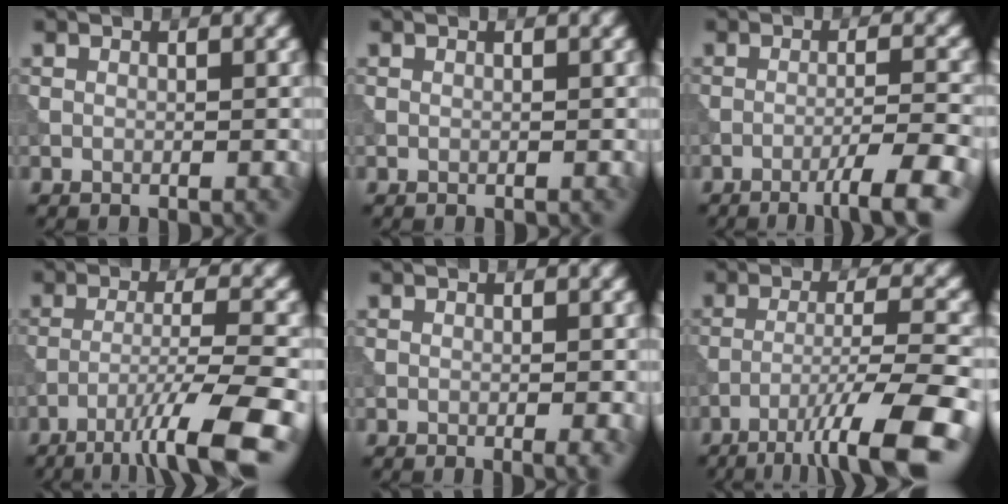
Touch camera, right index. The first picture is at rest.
{"total": 0.0}
{"total": 5.2, "force": [-3.2, 0.5, 4.0], "torque": [-0.065, 0.007, -0.050]}
{"total": 8.0, "force": [-5.3, 0.9, 5.9], "torque": [-0.093, 0.009, -0.085]}
{"total": 2.7, "force": [-0.9, 1.2, 2.3], "torque": [-0.011, 0.003, -0.003]}
{"total": 9.2, "force": [-6.2, 1.2, 6.7], "torque": [-0.108, 0.010, -0.097]}